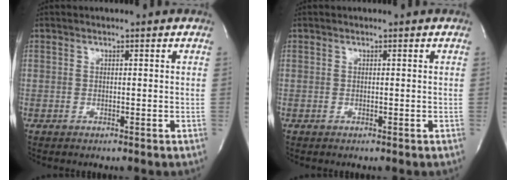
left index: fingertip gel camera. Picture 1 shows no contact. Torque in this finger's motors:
{"motor_torque": [0.00, 0.00, 0.00, 0.00]}